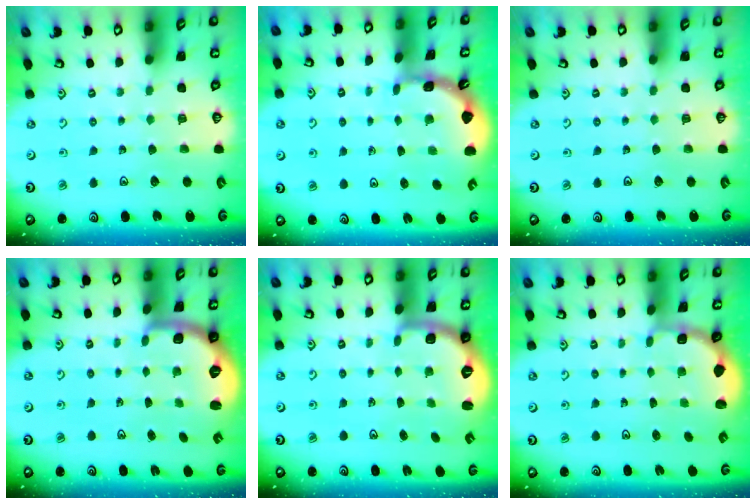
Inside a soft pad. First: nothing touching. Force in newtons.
{"total": 1.7, "press": 1.7, "slide": 0.1}
{"total": 0.0}
{"total": 1.9, "press": 1.8, "slide": 0.4}
{"total": 2.5, "press": 2.0, "slide": 1.5}
{"total": 1.8, "press": 1.6, "slide": 0.7}